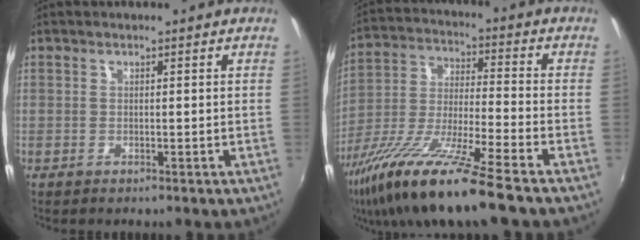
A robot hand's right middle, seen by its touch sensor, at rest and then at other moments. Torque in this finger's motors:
{"motor_torque": [1.26, -0.88, 0.43, 0.21]}